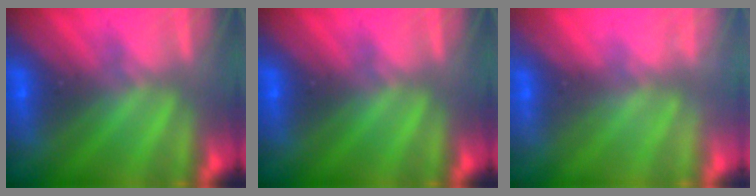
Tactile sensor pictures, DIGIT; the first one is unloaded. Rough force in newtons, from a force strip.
{"total": 0.0}
{"total": 2.2}